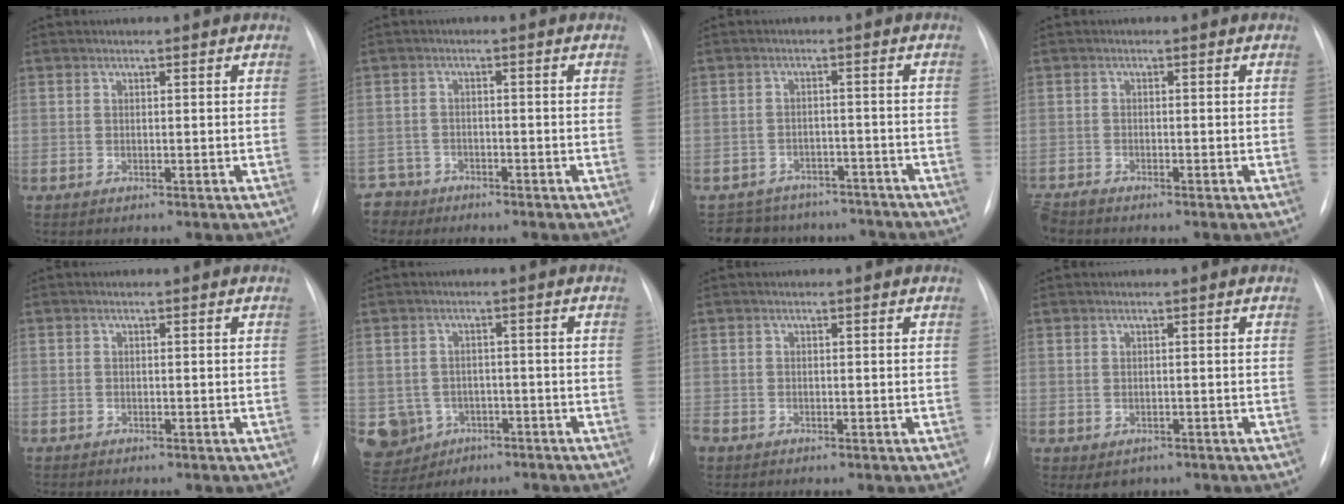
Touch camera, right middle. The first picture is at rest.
{"total": 3.8, "force": [-3.2, 1.7, -1.1], "torque": [0.022, 0.000, -0.065]}
{"total": 10.8, "force": [-9.5, 5.0, 1.1], "torque": [-0.013, 0.020, -0.115]}
{"total": 2.5, "force": [-2.4, 0.3, 0.5], "torque": [-0.009, -0.011, -0.045]}
{"total": 2.2, "force": [-1.8, 0.8, 0.9], "torque": [-0.010, -0.001, -0.018]}
{"total": 8.7, "force": [-4.1, 7.5, 1.5], "torque": [-0.052, 0.013, -0.051]}
{"total": 1.9, "force": [-1.5, 1.0, 0.6], "torque": [-0.012, -0.001, -0.025]}
{"total": 2.6, "force": [-1.5, 1.9, 0.9], "torque": [-0.008, 0.001, -0.011]}